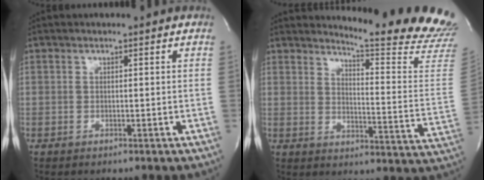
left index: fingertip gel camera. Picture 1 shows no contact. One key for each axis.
{"total": 18.2, "fx": 17.6, "fy": -1.4, "fz": 4.4, "tx": -0.069, "ty": -0.158, "tz": 0.197}